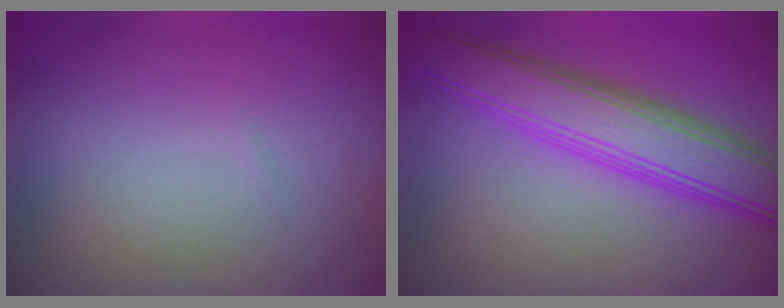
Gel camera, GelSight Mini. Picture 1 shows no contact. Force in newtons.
{"total": 7.2, "press": 7.1, "slide": 0.3}